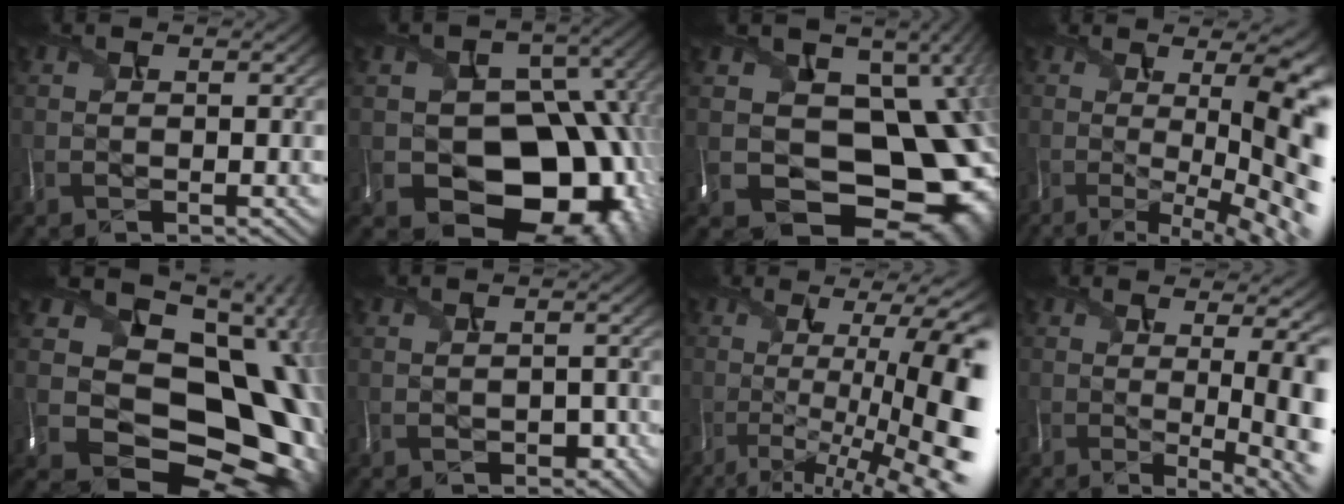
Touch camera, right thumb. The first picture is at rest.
{"total": 14.6, "force": [-5.4, 11.2, 7.6], "torque": [-0.118, -0.019, -0.058]}
{"total": 15.3, "force": [-2.4, 11.4, 10.0], "torque": [-0.140, -0.040, 0.008]}
{"total": 14.7, "force": [-0.6, 4.5, 14.0], "torque": [-0.174, -0.009, 0.010]}
{"total": 17.5, "force": [-0.2, 14.3, 10.1], "torque": [-0.133, -0.039, 0.029]}
{"total": 1.8, "force": [-1.7, 0.6, 0.3], "torque": [-0.016, -0.008, -0.010]}
{"total": 14.4, "force": [-2.7, 4.1, 13.5], "torque": [-0.188, -0.005, -0.030]}
{"total": 9.8, "force": [-1.3, 3.1, 9.2], "torque": [-0.091, -0.002, -0.015]}